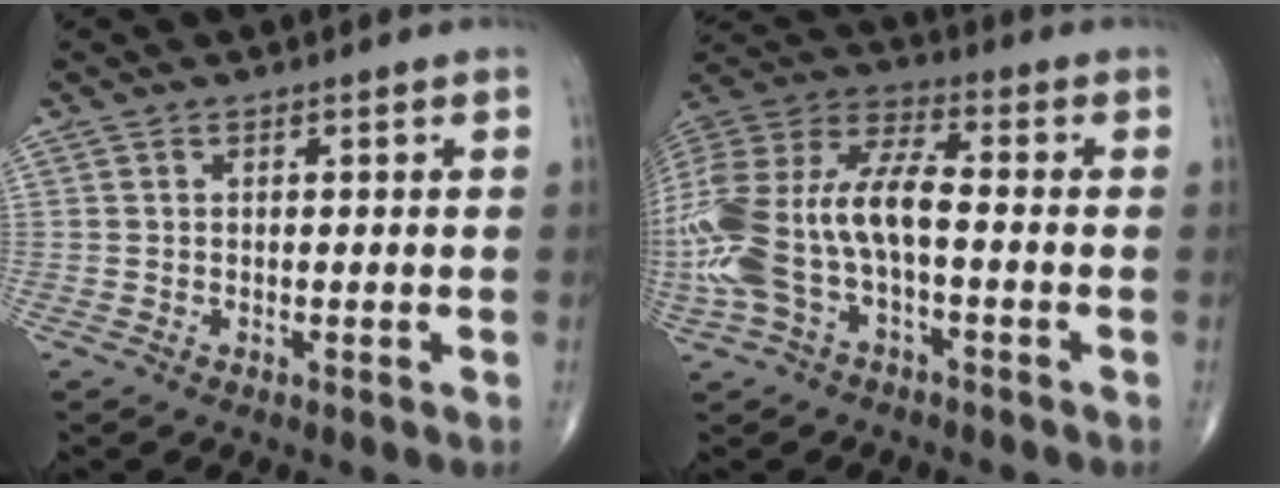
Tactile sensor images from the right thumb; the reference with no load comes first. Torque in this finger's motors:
{"motor_torque": [0.74, 0.54, 2.03, -0.19, 0.73]}